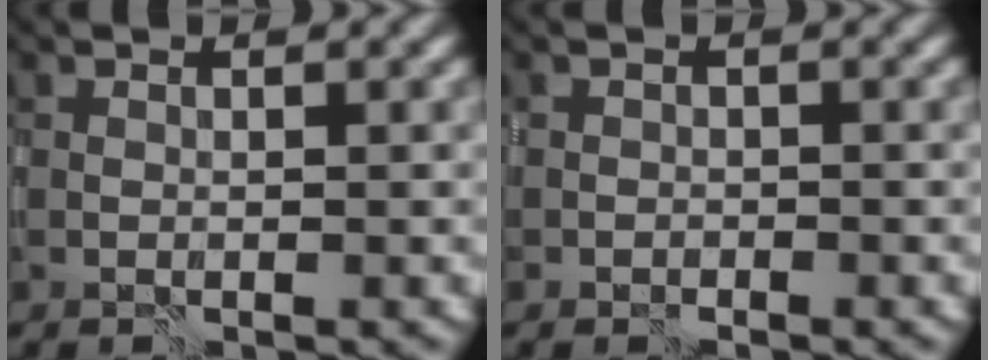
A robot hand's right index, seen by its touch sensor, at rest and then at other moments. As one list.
[{"total": 1.1, "force": [-0.3, 1.1, 0.0], "torque": [0.001, -0.002, -0.007]}]